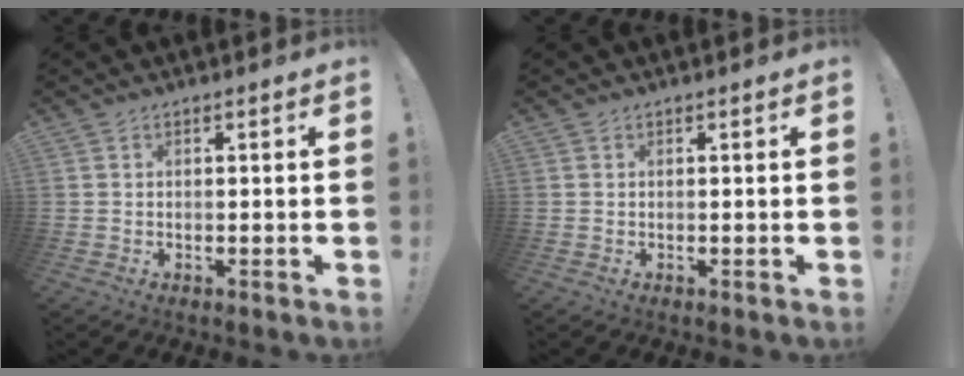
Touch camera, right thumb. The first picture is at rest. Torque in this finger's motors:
{"motor_torque": [0.05, -0.06, -0.23, 0.18, 0.01]}